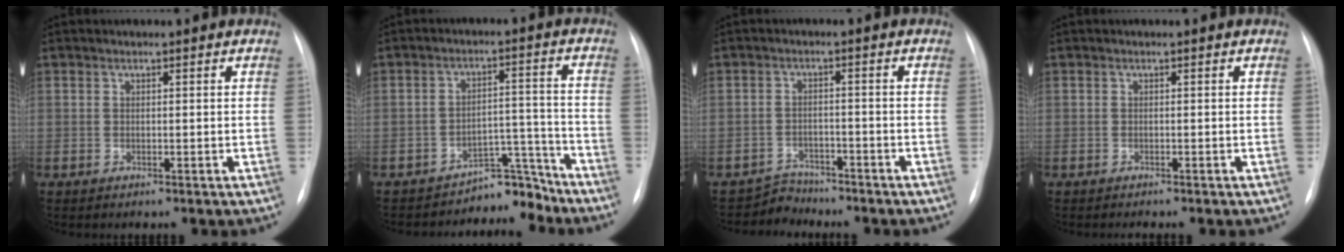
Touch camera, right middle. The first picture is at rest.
{"total": 5.9, "force": [-5.7, 1.6, -0.4], "torque": [0.019, 0.055, -0.083]}
{"total": 3.5, "force": [-3.1, 0.8, -1.4], "torque": [0.029, -0.002, -0.052]}
{"total": 0.8, "force": [-0.8, 0.0, 0.4], "torque": [-0.008, -0.003, -0.008]}